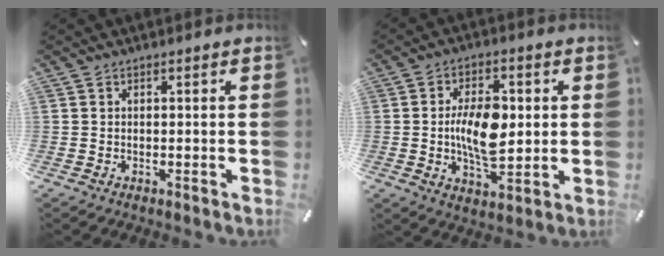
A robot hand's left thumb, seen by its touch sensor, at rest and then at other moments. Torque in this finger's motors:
{"motor_torque": [0.08, 0.81, 0.20, 0.06, 0.16]}